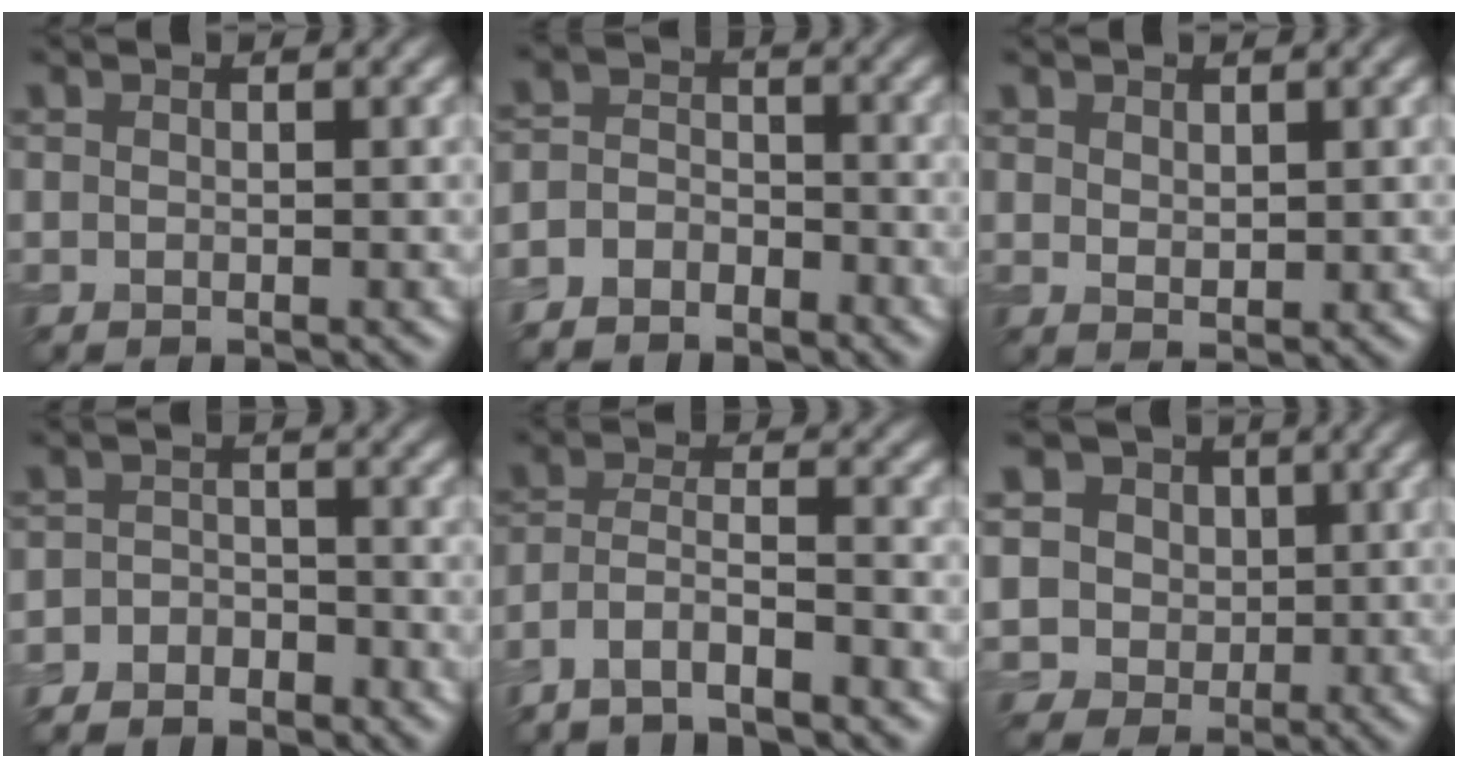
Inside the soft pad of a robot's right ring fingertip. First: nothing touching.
{"total": 3.7, "force": [-3.0, 2.1, 0.8], "torque": [-0.008, 0.006, -0.063]}
{"total": 1.2, "force": [0.8, 0.6, 0.6], "torque": [-0.012, -0.004, 0.020]}
{"total": 3.7, "force": [-3.2, 1.7, 0.6], "torque": [0.001, 0.000, -0.062]}
{"total": 4.8, "force": [-3.9, 1.0, 2.5], "torque": [-0.047, 0.000, -0.078]}
{"total": 6.9, "force": [2.0, 6.0, 2.8], "torque": [-0.055, 0.016, 0.009]}